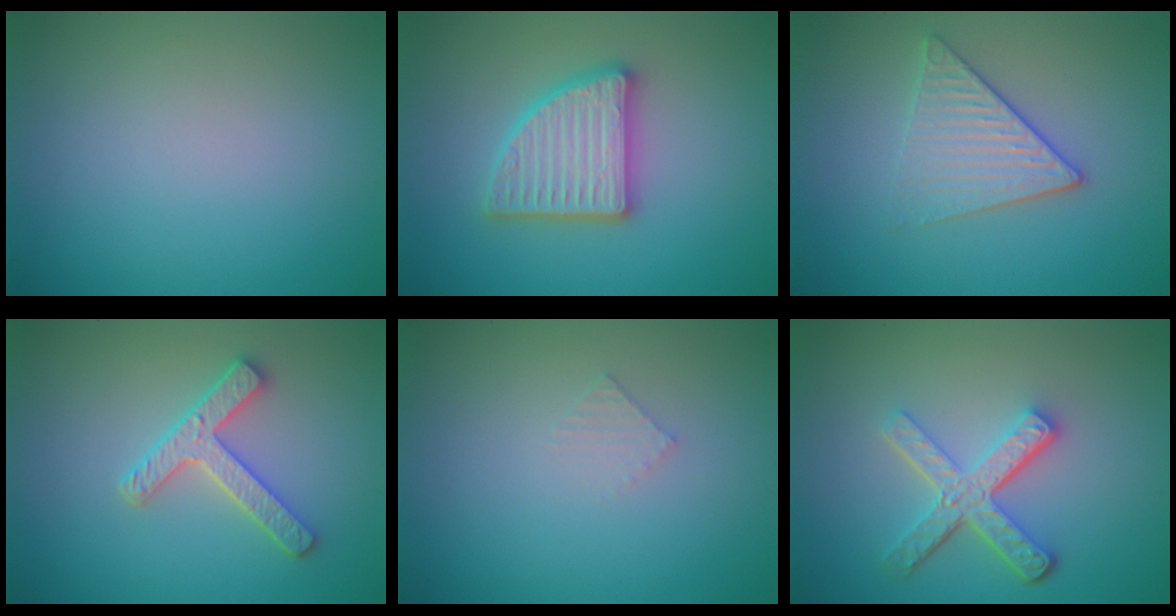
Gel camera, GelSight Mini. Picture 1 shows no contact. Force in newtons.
{"total": 5.0, "press": 4.9, "slide": 0.8}
{"total": 3.3, "press": 2.9, "slide": 1.5}
{"total": 3.1, "press": 2.9, "slide": 1.1}
{"total": 0.8, "press": 0.8, "slide": 0.1}
{"total": 4.9, "press": 3.6, "slide": 3.3}